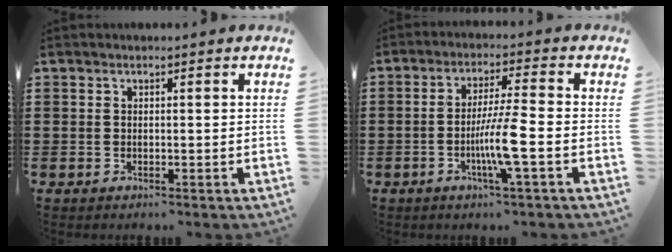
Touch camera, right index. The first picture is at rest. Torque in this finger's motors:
{"motor_torque": [2.14, 0.00, 0.28, 0.12]}